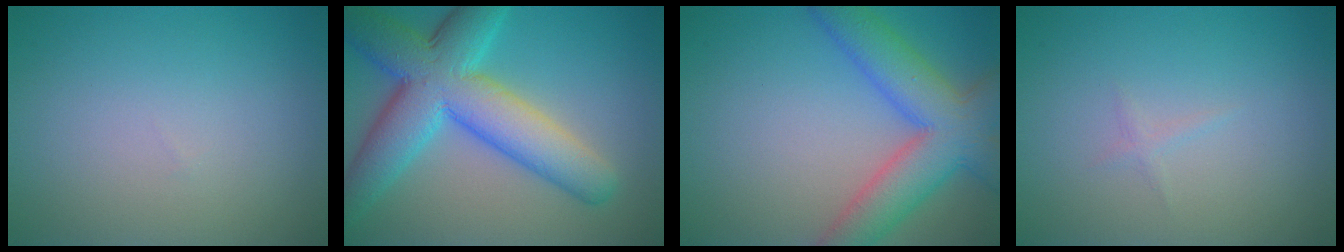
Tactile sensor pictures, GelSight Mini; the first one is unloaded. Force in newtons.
{"total": 10.2, "press": 10.2, "slide": 0.2}
{"total": 7.7, "press": 7.7, "slide": 0.3}
{"total": 0.5, "press": 0.5, "slide": 0.0}